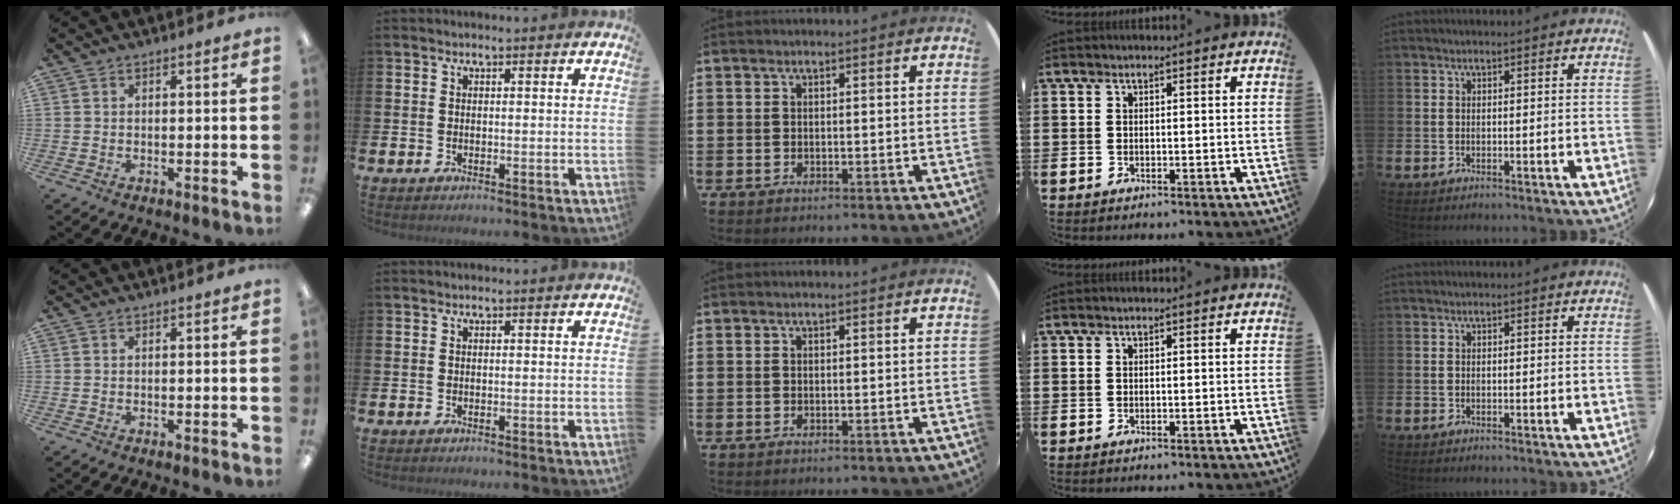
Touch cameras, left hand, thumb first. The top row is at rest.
{}